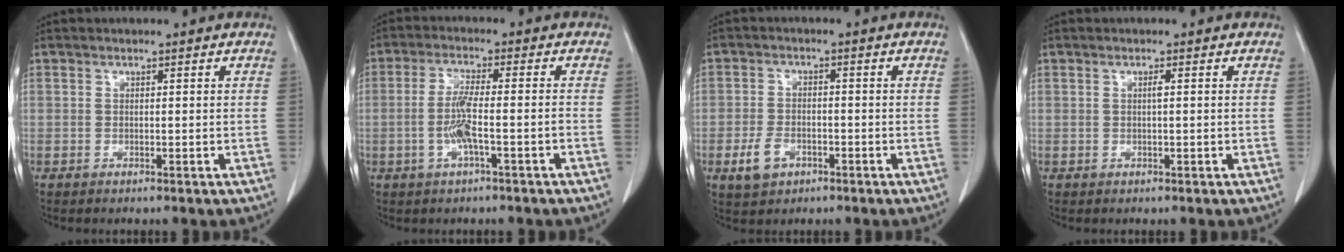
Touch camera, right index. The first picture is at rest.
{"total": 5.1, "force": [-1.7, 0.2, 4.9], "torque": [-0.109, 0.002, -0.030]}
{"total": 4.6, "force": [-2.2, 3.0, 2.7], "torque": [-0.056, 0.001, -0.033]}
{"total": 0.9, "force": [0.0, 0.0, 0.9], "torque": [-0.017, 0.001, 0.000]}